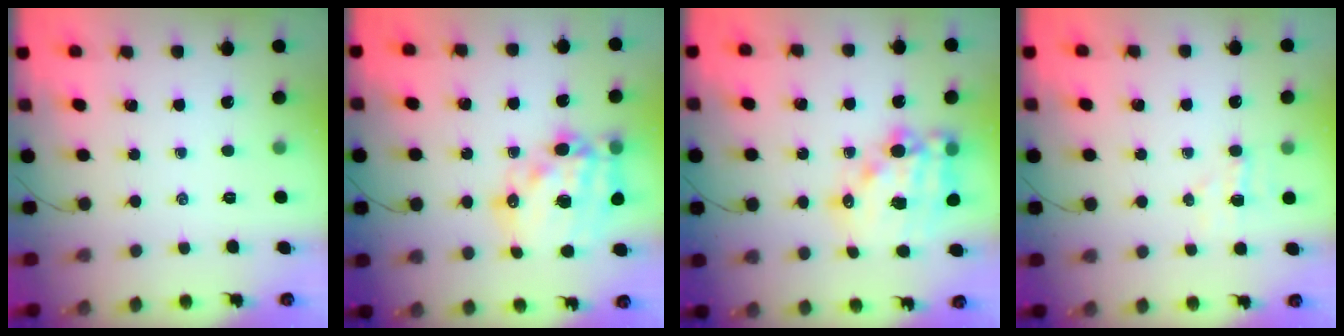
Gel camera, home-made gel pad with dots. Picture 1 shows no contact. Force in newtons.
{"total": 19.2, "press": 18.6, "slide": 4.5}
{"total": 15.4, "press": 15.0, "slide": 3.2}
{"total": 4.0, "press": 3.8, "slide": 1.1}